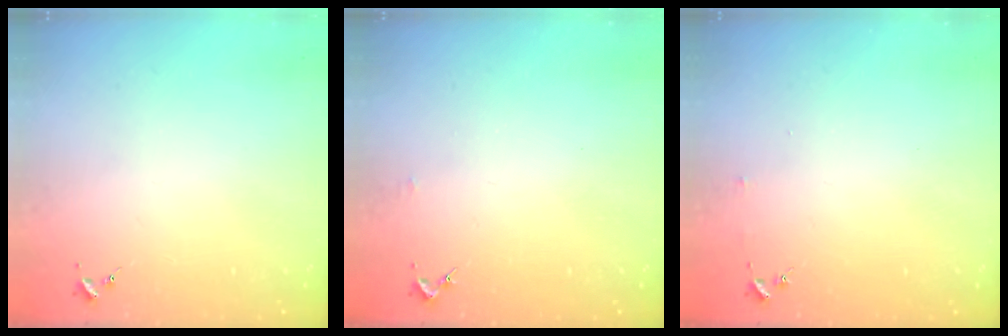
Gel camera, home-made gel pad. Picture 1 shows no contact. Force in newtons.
{"total": 1.4, "press": 1.4, "slide": 0.1}
{"total": 2.5, "press": 2.5, "slide": 0.2}